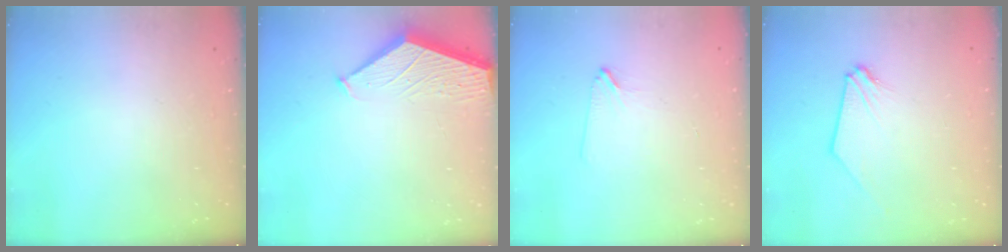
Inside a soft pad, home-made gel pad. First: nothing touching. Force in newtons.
{"total": 1.8, "press": 1.8, "slide": 0.2}
{"total": 1.6, "press": 1.5, "slide": 0.3}
{"total": 0.0}